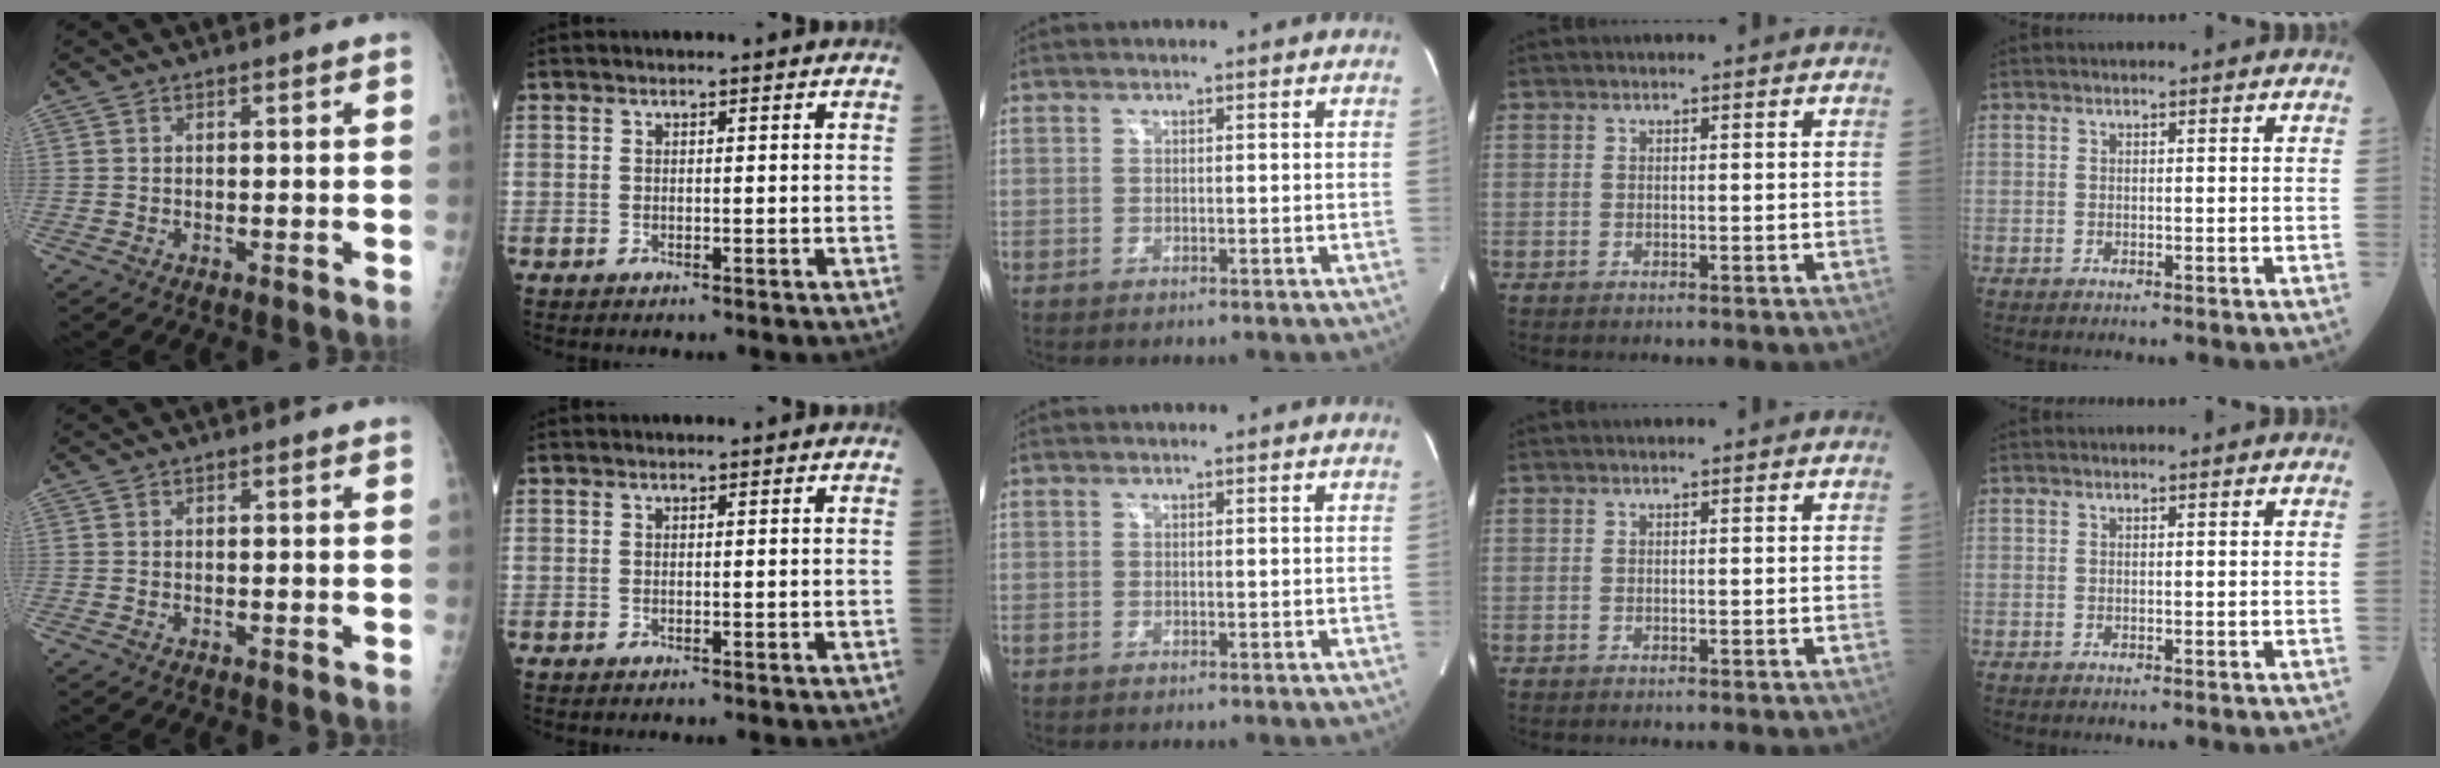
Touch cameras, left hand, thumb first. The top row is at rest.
{}